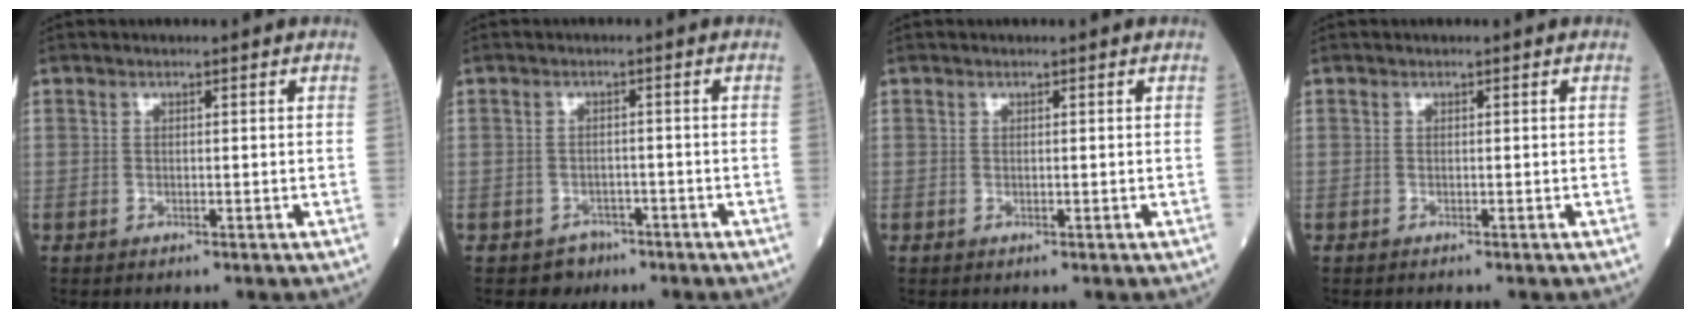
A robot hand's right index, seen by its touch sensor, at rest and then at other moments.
{"total": 2.8, "force": [-1.9, 2.1, 0.0], "torque": [0.000, 0.011, -0.027]}
{"total": 0.0}
{"total": 0.5, "force": [-0.5, -0.1, 0.1], "torque": [-0.001, -0.001, -0.011]}